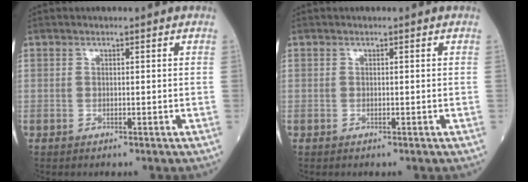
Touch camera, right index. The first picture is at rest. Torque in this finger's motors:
{"motor_torque": [0.00, 0.00, -0.01, -0.01]}